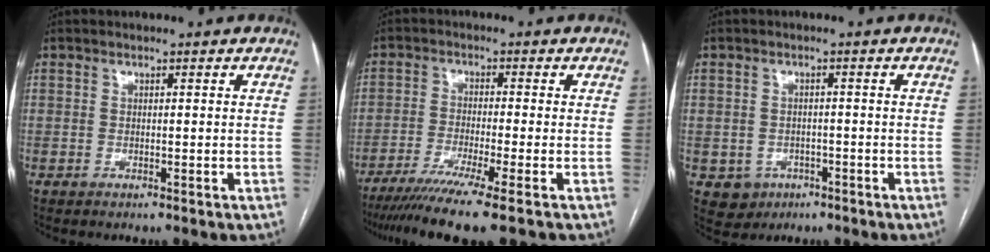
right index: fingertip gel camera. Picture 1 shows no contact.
{"total": 10.6, "force": [-7.9, -1.6, 6.9], "torque": [-0.103, -0.029, -0.124]}
{"total": 3.5, "force": [-1.6, 3.2, 0.3], "torque": [0.002, 0.010, -0.016]}